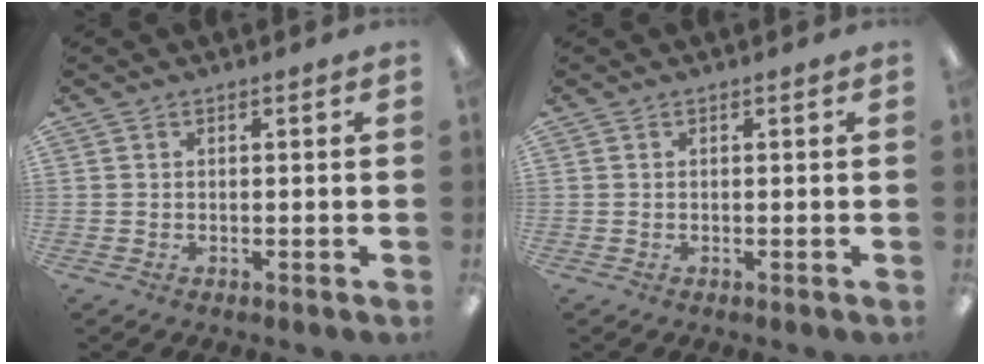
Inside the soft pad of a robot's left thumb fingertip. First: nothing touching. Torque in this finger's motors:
{"motor_torque": [0.00, 0.00, 0.01, -0.03, -0.01]}